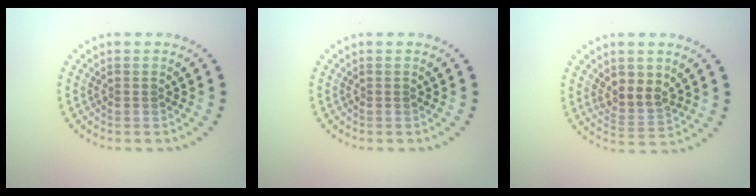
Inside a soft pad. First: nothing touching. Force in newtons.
{"total": 0.0}
{"total": 3.3, "press": 3.0, "slide": 1.5}